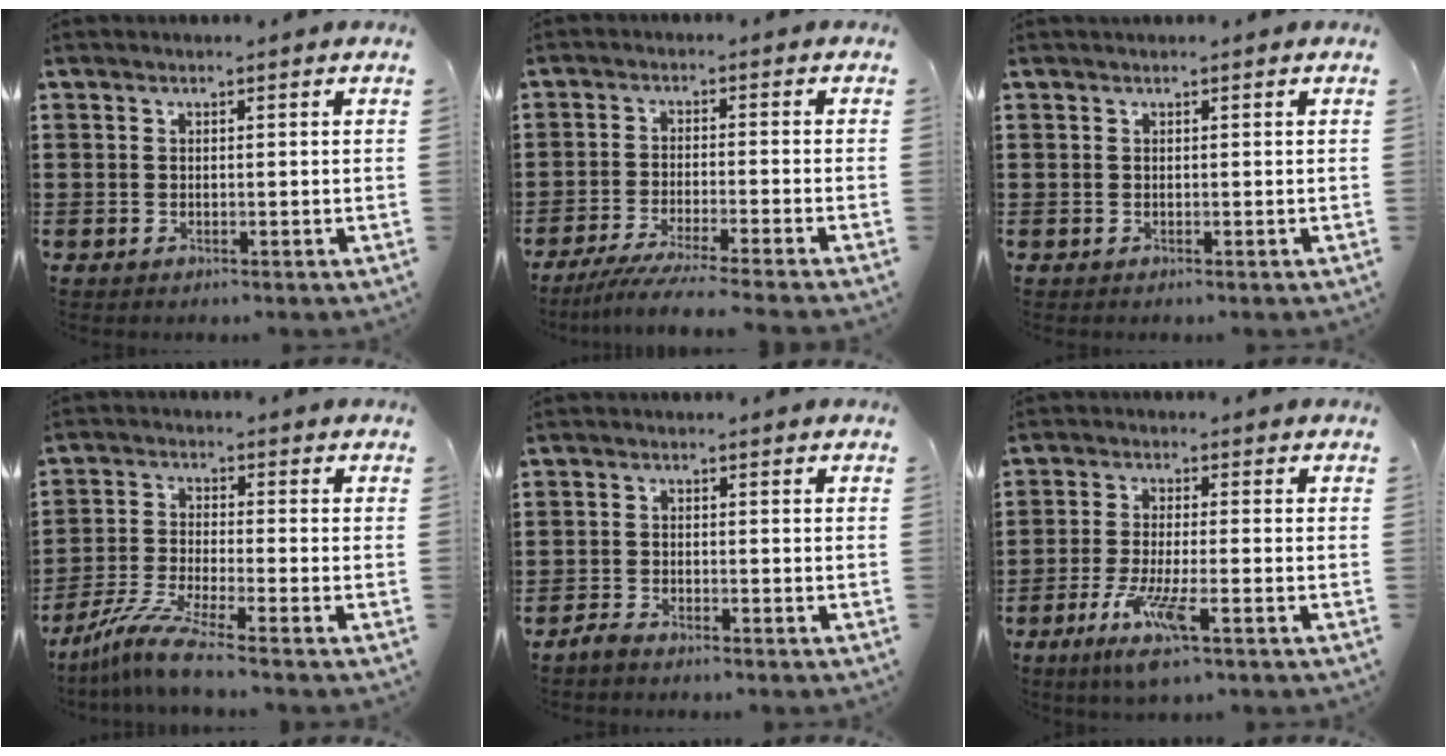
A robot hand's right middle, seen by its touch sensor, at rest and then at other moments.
{"total": 4.4, "force": [-3.8, -0.4, 2.1], "torque": [-0.048, -0.016, -0.078]}
{"total": 0.0}
{"total": 6.8, "force": [-5.6, 0.0, 3.9], "torque": [-0.094, -0.018, -0.112]}
{"total": 1.8, "force": [-1.7, 0.3, 0.6], "torque": [-0.020, 0.003, -0.037]}
{"total": 6.9, "force": [-3.7, 1.0, 5.8], "torque": [-0.123, -0.016, -0.070]}